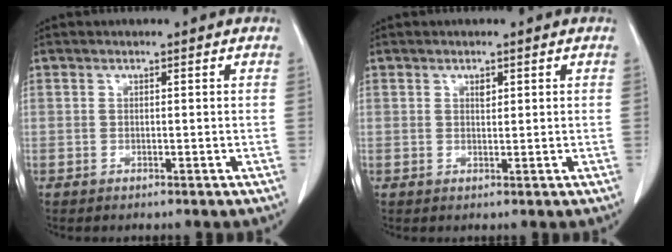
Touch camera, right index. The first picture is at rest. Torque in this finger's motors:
{"motor_torque": [0.02, 0.02, 0.02, 0.00]}